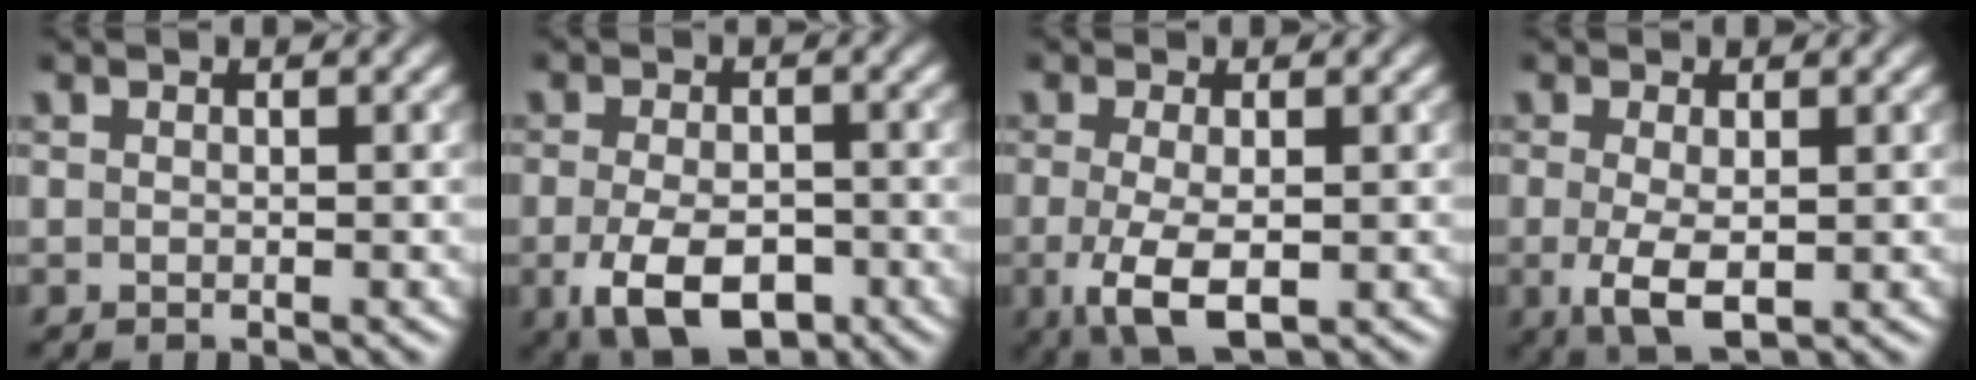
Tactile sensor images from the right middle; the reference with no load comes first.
{"total": 6.8, "force": [-2.7, 3.7, 5.0], "torque": [-0.098, -0.016, -0.043]}
{"total": 4.7, "force": [-1.2, 1.8, 4.2], "torque": [-0.087, -0.013, -0.020]}
{"total": 3.8, "force": [-0.6, 1.6, 3.4], "torque": [-0.073, -0.011, -0.009]}